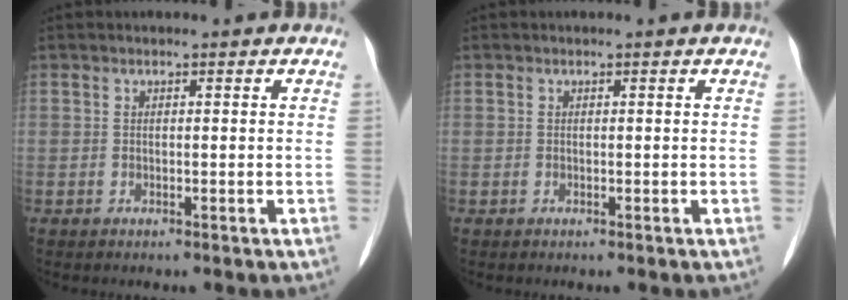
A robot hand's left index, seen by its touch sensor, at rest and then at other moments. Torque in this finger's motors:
{"motor_torque": [0.00, 0.00, 0.00, 0.00]}